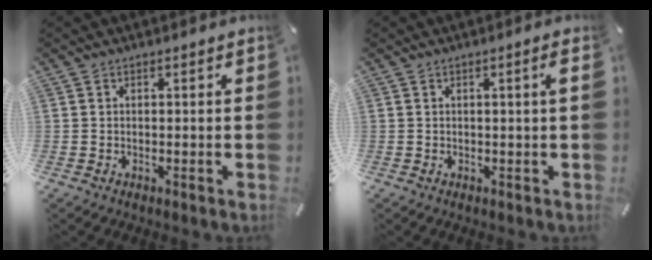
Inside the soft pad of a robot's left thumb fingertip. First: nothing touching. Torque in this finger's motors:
{"motor_torque": [-0.14, -0.06, 0.19, 0.06, 0.07]}